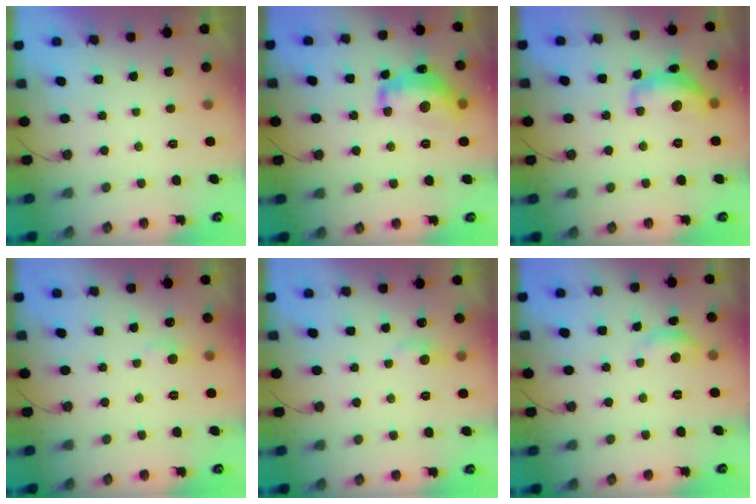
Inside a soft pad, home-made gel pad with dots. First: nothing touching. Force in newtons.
{"total": 15.5, "press": 15.5, "slide": 0.6}
{"total": 13.1, "press": 13.1, "slide": 0.8}
{"total": 5.6, "press": 5.6, "slide": 0.8}
{"total": 5.3, "press": 5.2, "slide": 0.8}
{"total": 6.3, "press": 6.3, "slide": 0.4}